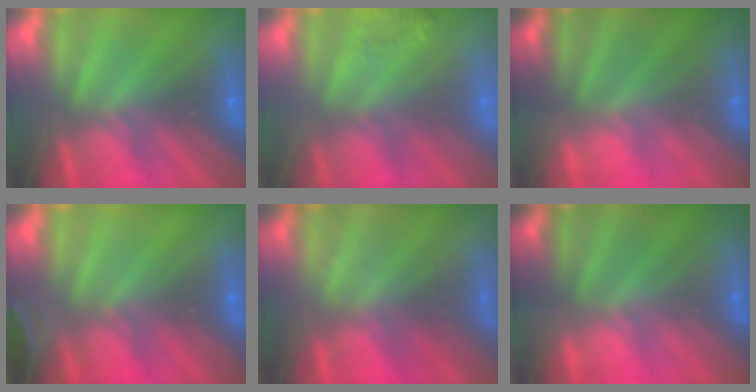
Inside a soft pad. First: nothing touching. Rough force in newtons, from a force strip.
{"total": 9.0}
{"total": 2.2}
{"total": 2.5}
{"total": 2.3}
{"total": 2.2}